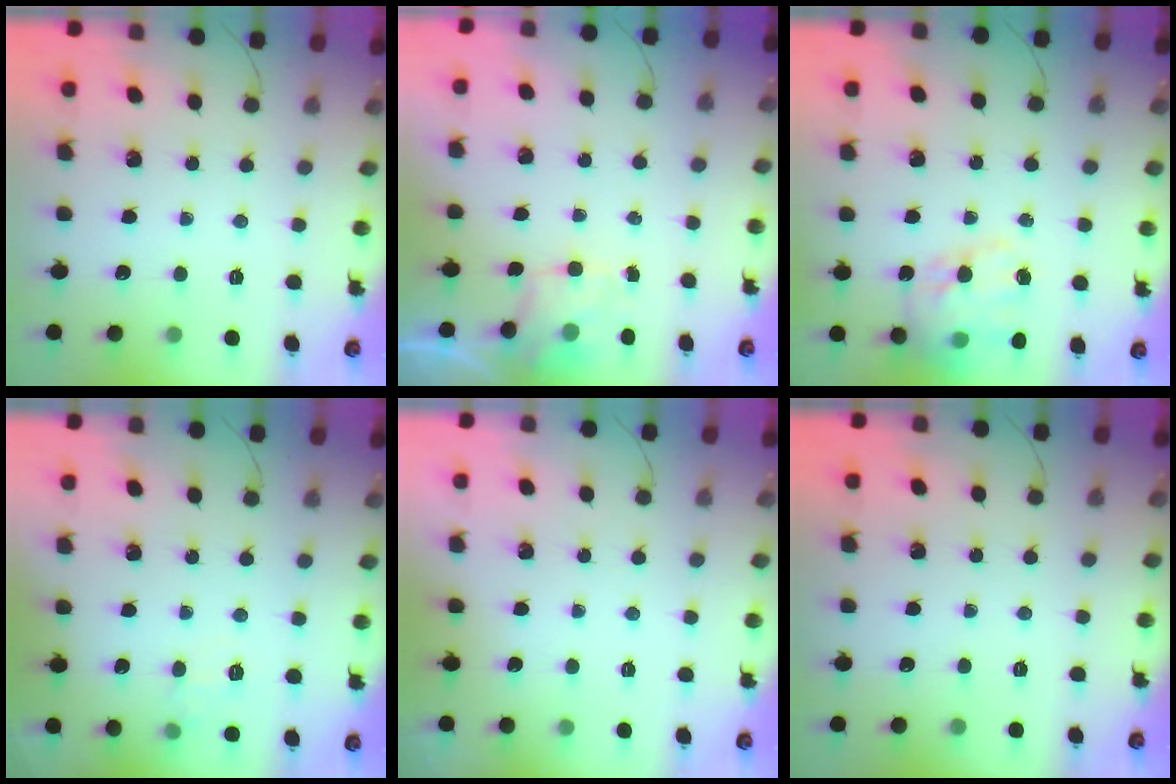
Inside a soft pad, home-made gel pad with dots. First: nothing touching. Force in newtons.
{"total": 1.8, "press": 1.5, "slide": 1.0}
{"total": 17.8, "press": 17.4, "slide": 4.0}
{"total": 7.6, "press": 7.4, "slide": 1.8}
{"total": 1.8, "press": 1.8, "slide": 0.3}
{"total": 0.0}